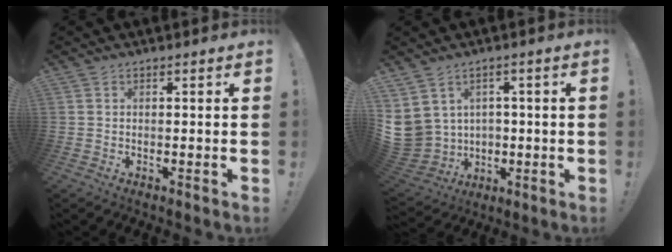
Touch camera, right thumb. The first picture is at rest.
{"total": 8.6, "force": [1.3, 8.0, 2.9], "torque": [-0.087, -0.011, 0.036]}